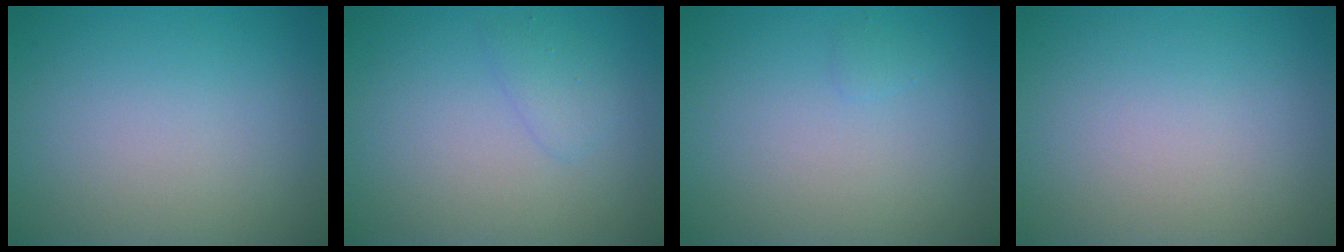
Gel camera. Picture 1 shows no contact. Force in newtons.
{"total": 1.3, "press": 1.3, "slide": 0.0}
{"total": 0.5, "press": 0.5, "slide": 0.1}
{"total": 0.0}